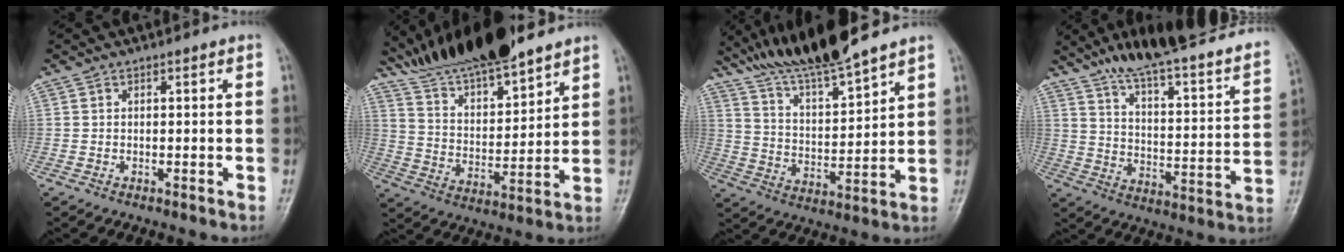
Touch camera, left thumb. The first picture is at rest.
{"total": 15.8, "force": [13.8, 3.2, 7.1], "torque": [-0.102, -0.066, 0.254]}
{"total": 14.1, "force": [12.2, 1.3, 6.9], "torque": [-0.113, -0.064, 0.229]}
{"total": 26.8, "force": [21.2, 4.5, 15.9], "torque": [-0.211, -0.080, 0.301]}